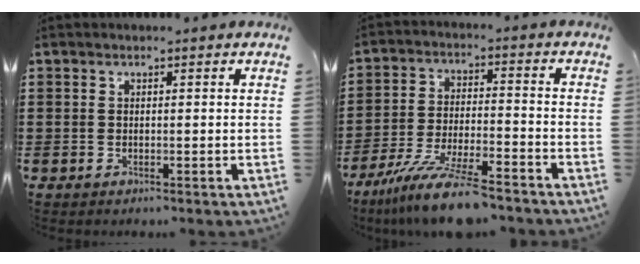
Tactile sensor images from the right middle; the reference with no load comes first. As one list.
[{"total": 11.0, "force": [-9.2, 0.8, 5.9], "torque": [-0.119, 0.008, -0.178]}]